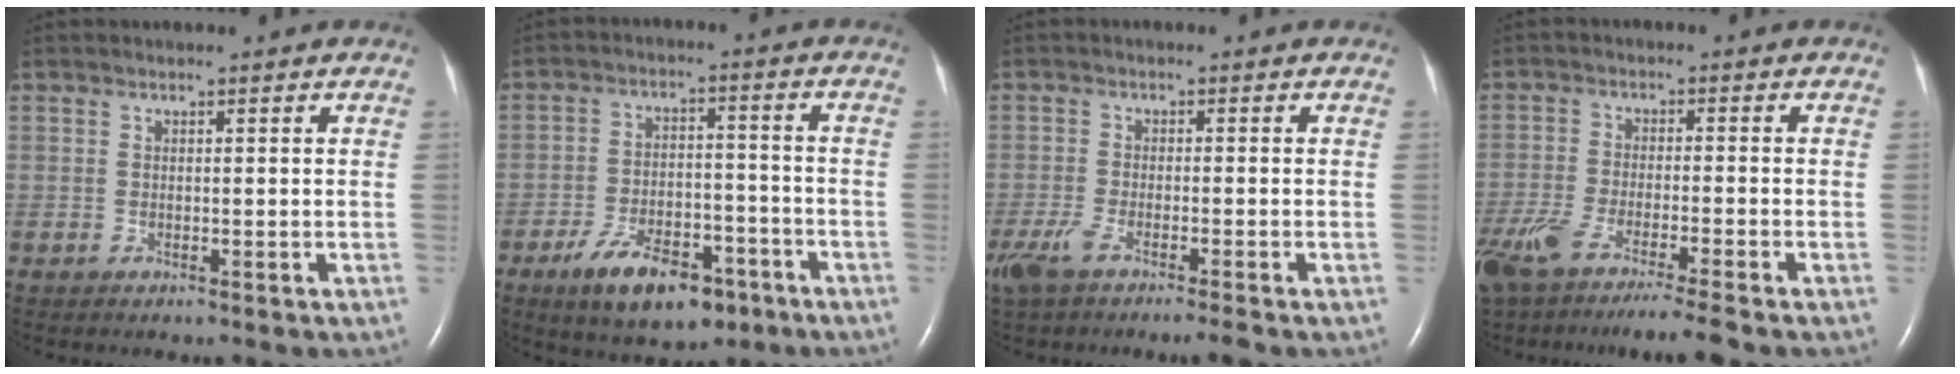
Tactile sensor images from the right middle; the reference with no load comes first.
{"total": 11.1, "force": [-6.8, 5.0, 7.3], "torque": [-0.126, -0.001, -0.106]}
{"total": 6.2, "force": [-4.5, 0.2, 4.2], "torque": [-0.077, -0.016, -0.081]}
{"total": 12.8, "force": [-10.0, 0.1, 8.0], "torque": [-0.147, -0.033, -0.167]}